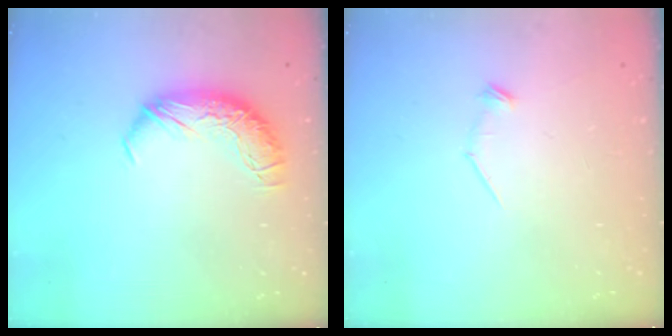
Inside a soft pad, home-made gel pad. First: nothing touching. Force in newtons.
{"total": 7.5, "press": 7.5, "slide": 0.7}